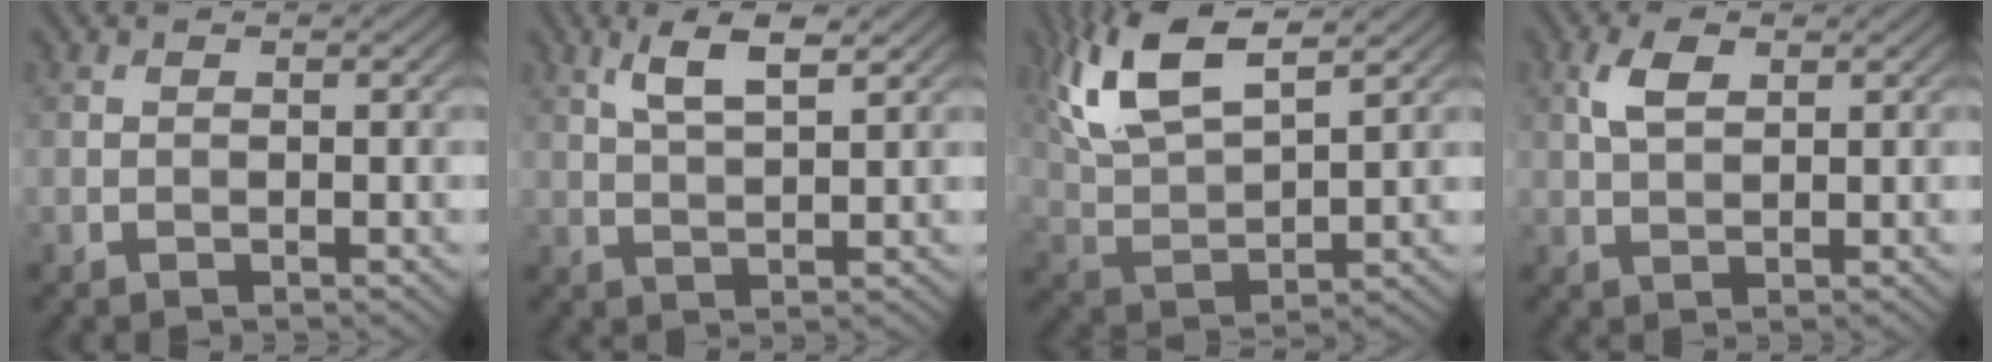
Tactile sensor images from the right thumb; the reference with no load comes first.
{"total": 4.9, "force": [2.8, 1.2, 3.9], "torque": [-0.088, 0.004, 0.057]}
{"total": 11.8, "force": [7.0, 4.0, 8.6], "torque": [-0.210, 0.012, 0.140]}
{"total": 3.4, "force": [1.4, 1.7, 2.6], "torque": [-0.059, 0.006, 0.028]}